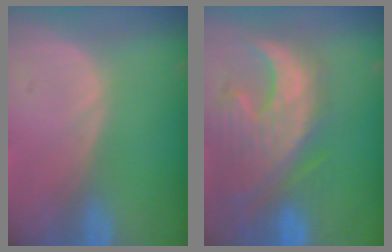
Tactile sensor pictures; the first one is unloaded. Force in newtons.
{"total": 12.8, "press": 11.2, "slide": 6.2}